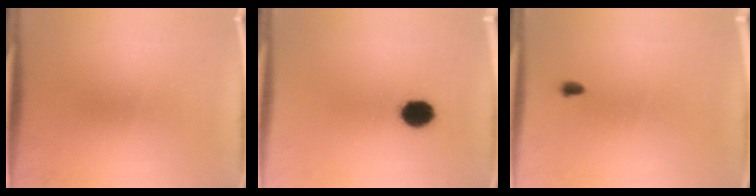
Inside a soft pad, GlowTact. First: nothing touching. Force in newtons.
{"total": 6.2}
{"total": 1.0}